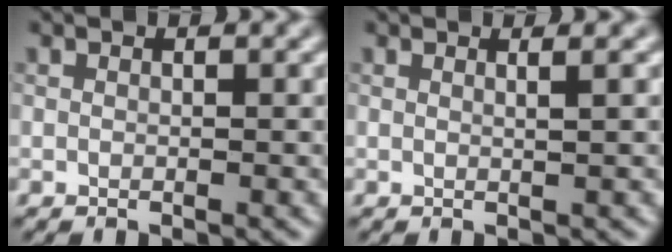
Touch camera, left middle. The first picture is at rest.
{"total": 1.6, "force": [0.6, 0.7, 1.3], "torque": [-0.012, 0.003, -0.005]}